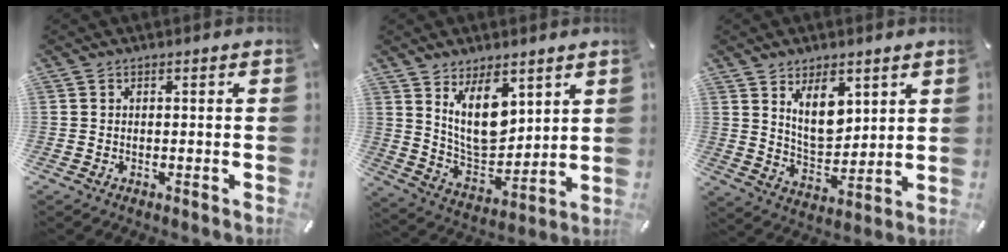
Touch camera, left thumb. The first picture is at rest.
{"total": 13.3, "force": [7.4, 7.2, 8.4], "torque": [-0.166, -0.042, 0.137]}
{"total": 10.2, "force": [5.6, 5.9, 6.2], "torque": [-0.098, -0.023, 0.102]}